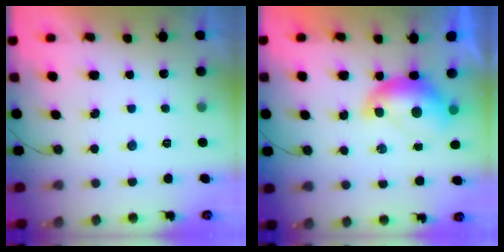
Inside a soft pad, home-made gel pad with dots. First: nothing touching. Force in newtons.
{"total": 8.5, "press": 8.4, "slide": 0.8}